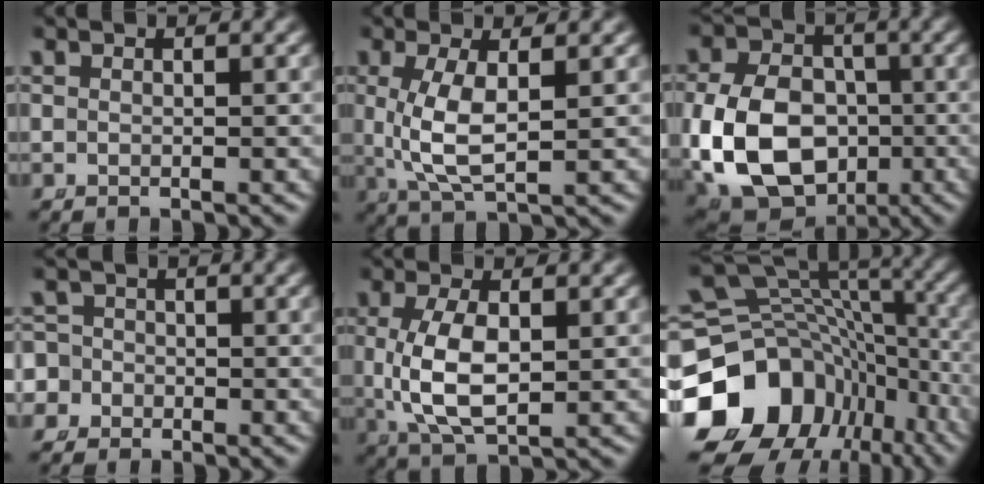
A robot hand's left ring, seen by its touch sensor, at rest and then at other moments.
{"total": 5.2, "force": [0.4, 2.0, 4.8], "torque": [-0.102, -0.012, 0.024]}
{"total": 13.2, "force": [-2.7, 10.8, 7.0], "torque": [-0.161, -0.054, -0.028]}
{"total": 4.7, "force": [-1.4, 4.4, 1.0], "torque": [-0.030, -0.018, -0.029]}
{"total": 5.8, "force": [0.0, 2.9, 5.0], "torque": [-0.116, -0.012, 0.016]}
{"total": 18.4, "force": [-5.7, 14.5, 9.8], "torque": [-0.172, -0.044, -0.080]}